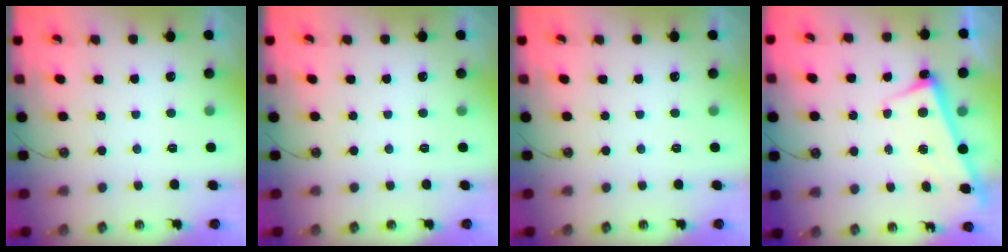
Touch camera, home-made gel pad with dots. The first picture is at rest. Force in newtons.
{"total": 0.0}
{"total": 0.0}
{"total": 2.8, "press": 2.8, "slide": 0.4}